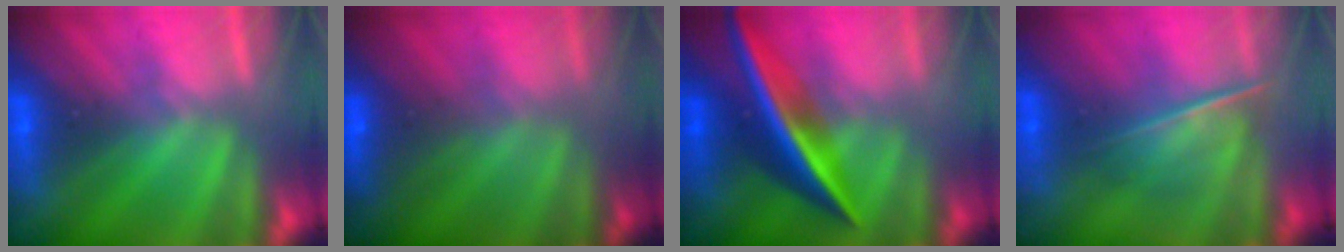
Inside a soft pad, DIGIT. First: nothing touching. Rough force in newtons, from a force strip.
{"total": 2.9}
{"total": 2.7}
{"total": 2.3}